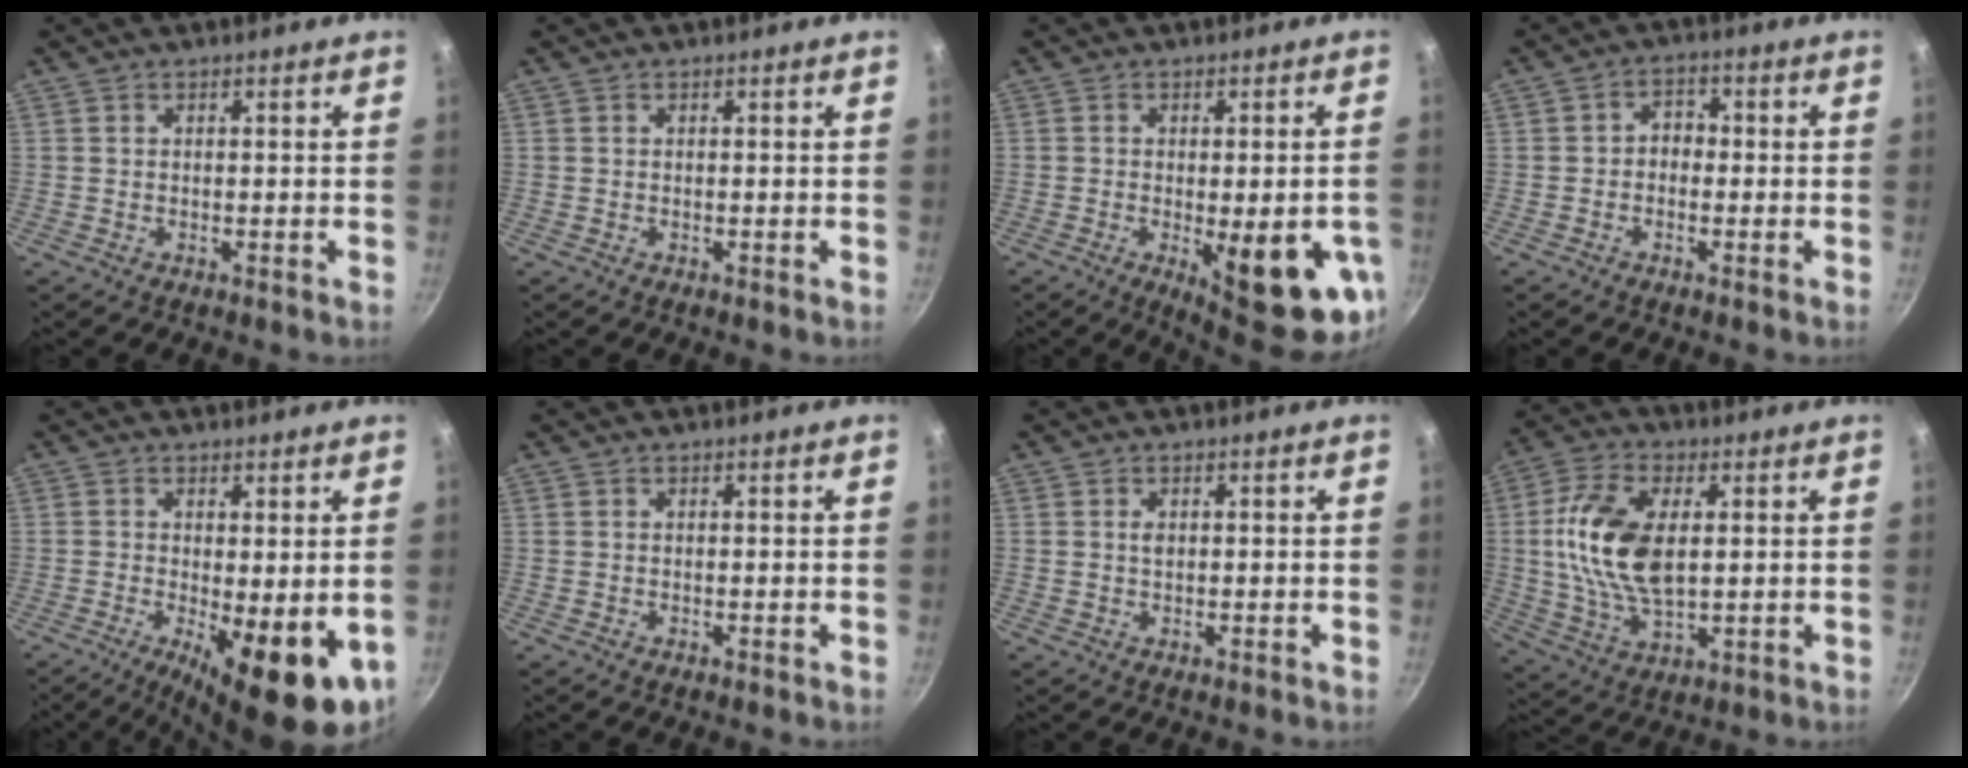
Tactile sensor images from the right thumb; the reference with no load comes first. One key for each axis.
{"total": 0.0}
{"total": 16.7, "fx": -4.6, "fy": 5.3, "fz": 15.2, "tx": -0.159, "ty": -0.008, "tz": -0.047}
{"total": 3.4, "fx": -0.6, "fy": 2.7, "fz": 2.0, "tx": -0.011, "ty": 0.014, "tz": -0.018}
{"total": 12.6, "fx": -2.9, "fy": 4.3, "fz": 11.5, "tx": -0.144, "ty": -0.011, "tz": -0.029}
{"total": 0.0}
{"total": 1.3, "fx": 0.2, "fy": 0.8, "fz": 0.9, "tx": -0.014, "ty": 0.000, "tz": 0.003}
{"total": 15.6, "fx": 1.9, "fy": 8.6, "fz": 12.9, "tx": -0.242, "ty": 0.001, "tz": 0.035}